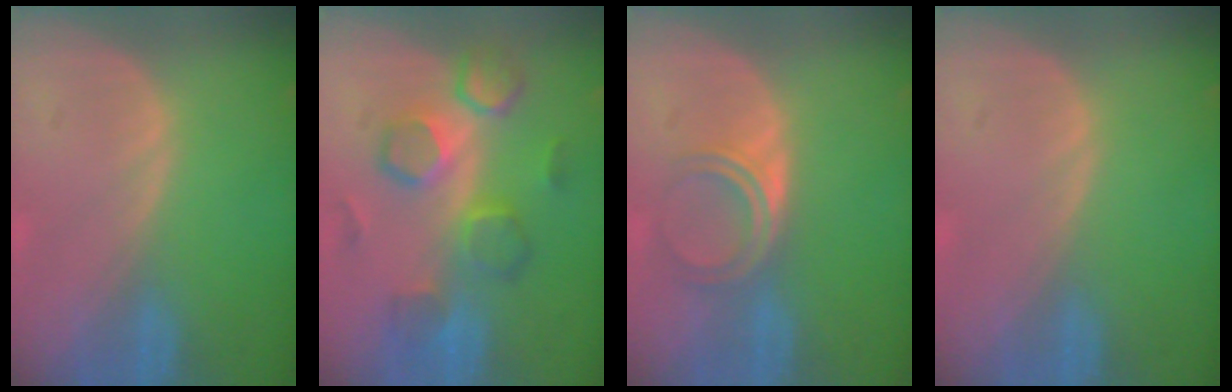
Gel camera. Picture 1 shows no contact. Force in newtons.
{"total": 8.5, "press": 8.4, "slide": 1.4}
{"total": 4.8, "press": 3.9, "slide": 2.8}
{"total": 0.0}